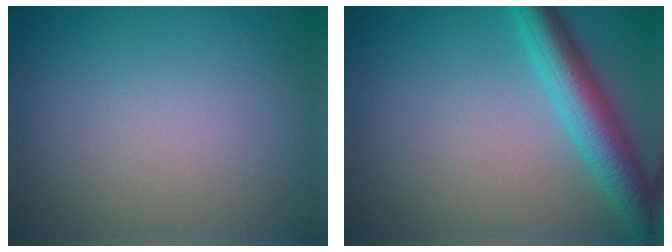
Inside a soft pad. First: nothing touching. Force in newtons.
{"total": 5.4, "press": 5.4, "slide": 0.2}